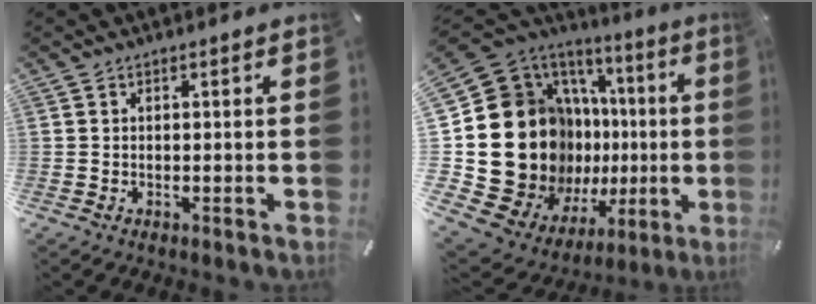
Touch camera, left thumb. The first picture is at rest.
{"total": 30.7, "force": [-1.2, 21.5, 21.8], "torque": [-0.380, -0.067, 0.045]}